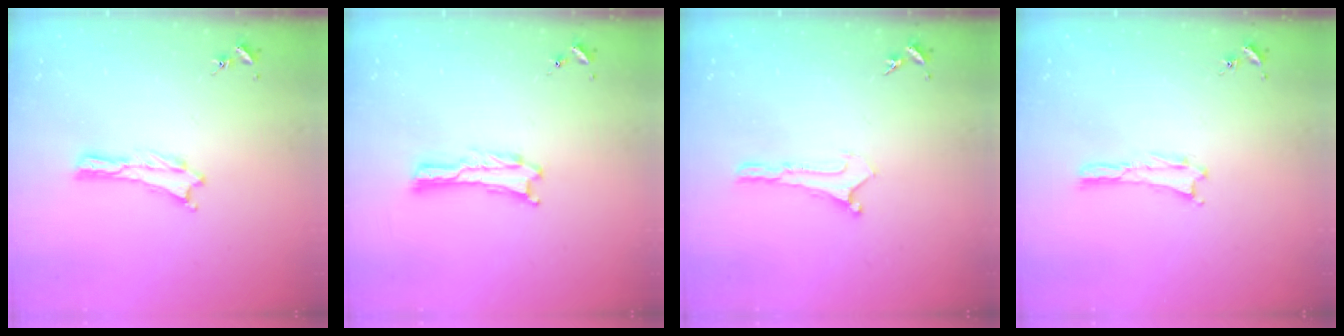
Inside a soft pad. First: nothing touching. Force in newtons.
{"total": 0.0}
{"total": 0.0}
{"total": 0.0}